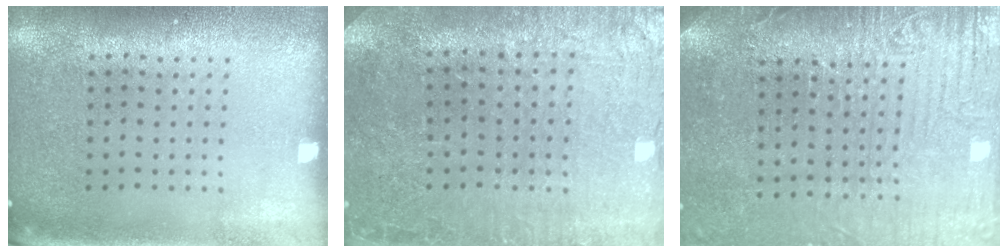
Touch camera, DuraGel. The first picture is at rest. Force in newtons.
{"total": 1.2, "press": 1.2, "slide": 0.1}
{"total": 3.8, "press": 3.6, "slide": 1.3}